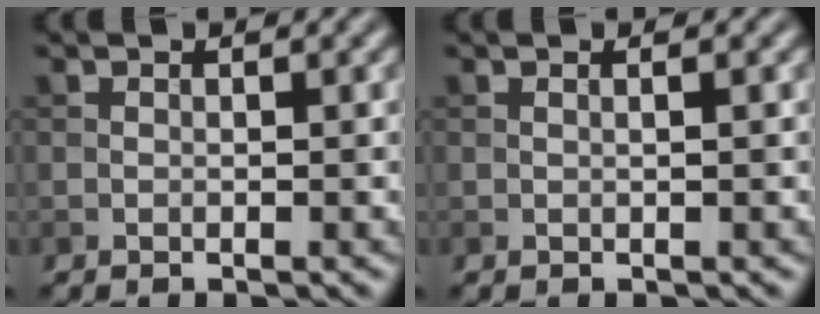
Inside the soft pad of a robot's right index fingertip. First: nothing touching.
{"total": 0.7, "force": [0.2, 0.2, 0.7], "torque": [-0.009, 0.003, -0.002]}